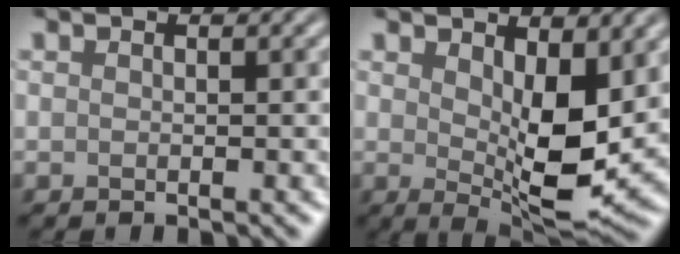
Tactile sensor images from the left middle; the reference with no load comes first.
{"total": 7.0, "force": [1.1, 2.7, 6.4], "torque": [-0.110, -0.011, 0.032]}